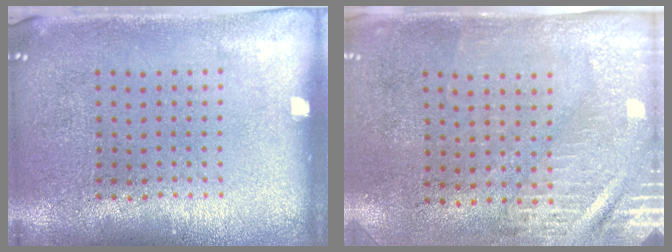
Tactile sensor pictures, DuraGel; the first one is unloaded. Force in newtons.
{"total": 2.9, "press": 2.5, "slide": 1.5}